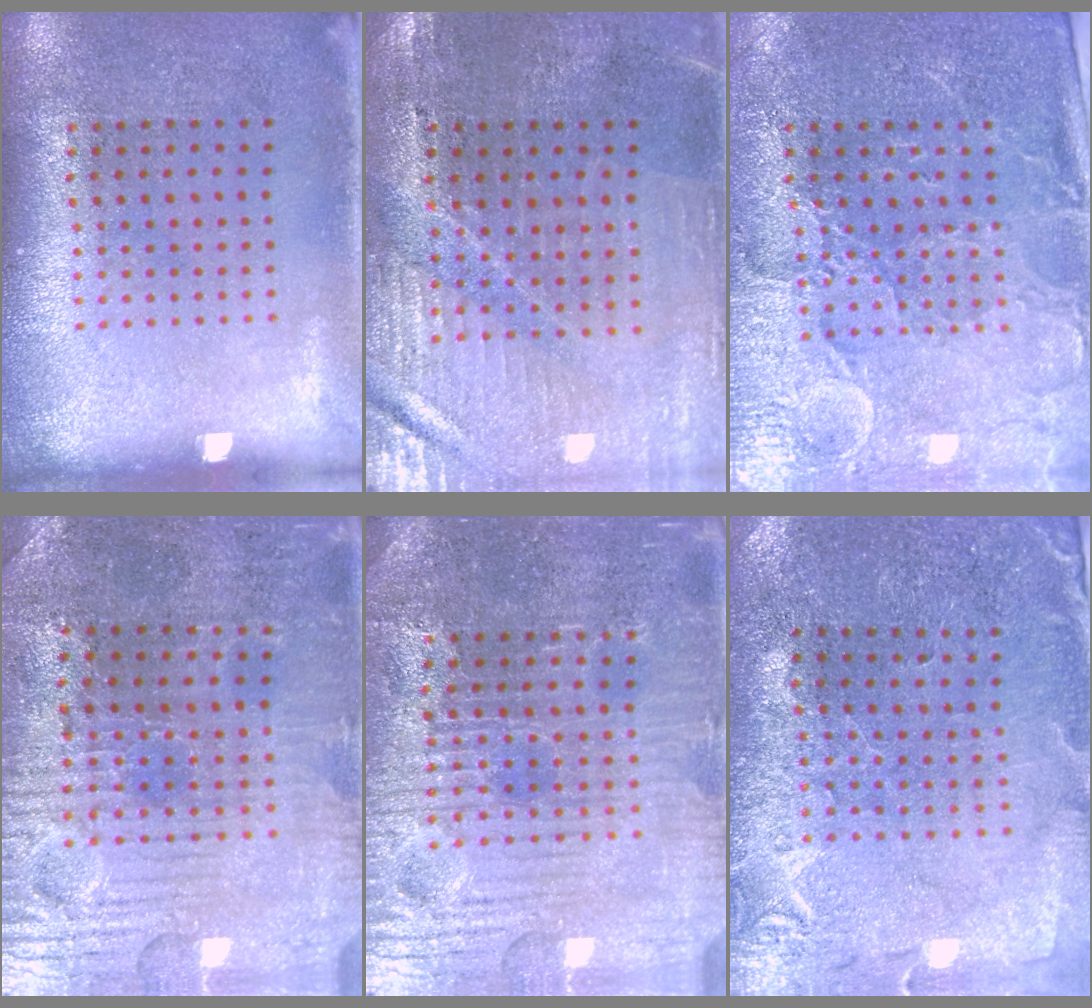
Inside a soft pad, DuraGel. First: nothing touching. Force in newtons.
{"total": 1.3, "press": 1.3, "slide": 0.2}
{"total": 3.5, "press": 3.4, "slide": 1.1}
{"total": 3.5, "press": 3.5, "slide": 0.5}
{"total": 5.4, "press": 5.1, "slide": 1.8}
{"total": 0.7, "press": 0.7, "slide": 0.3}